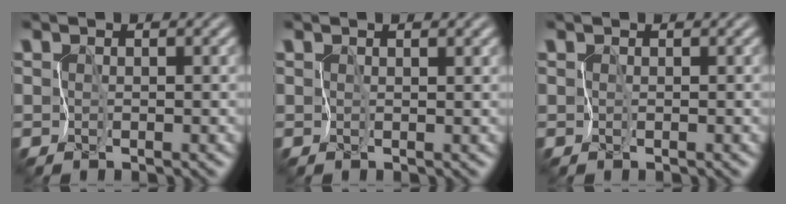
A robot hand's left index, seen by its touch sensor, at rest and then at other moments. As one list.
[{"total": 1.7, "force": [1.2, 0.6, 1.1], "torque": [-0.008, 0.003, 0.012]}, {"total": 0.0}]